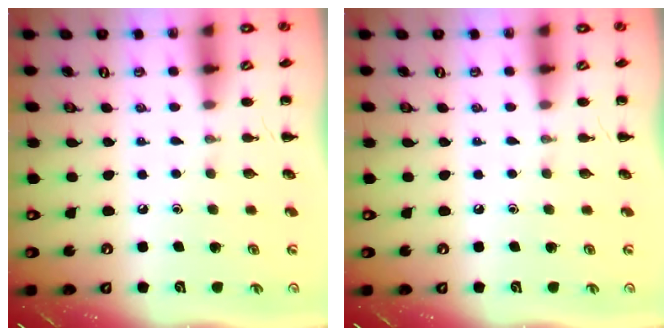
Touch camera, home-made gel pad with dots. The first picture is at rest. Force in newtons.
{"total": 0.0}